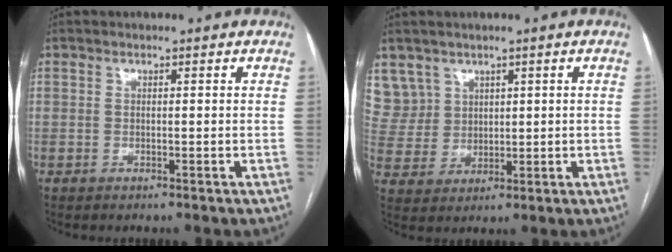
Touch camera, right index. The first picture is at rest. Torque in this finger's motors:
{"motor_torque": [-0.30, 0.31, 0.02, 0.01]}